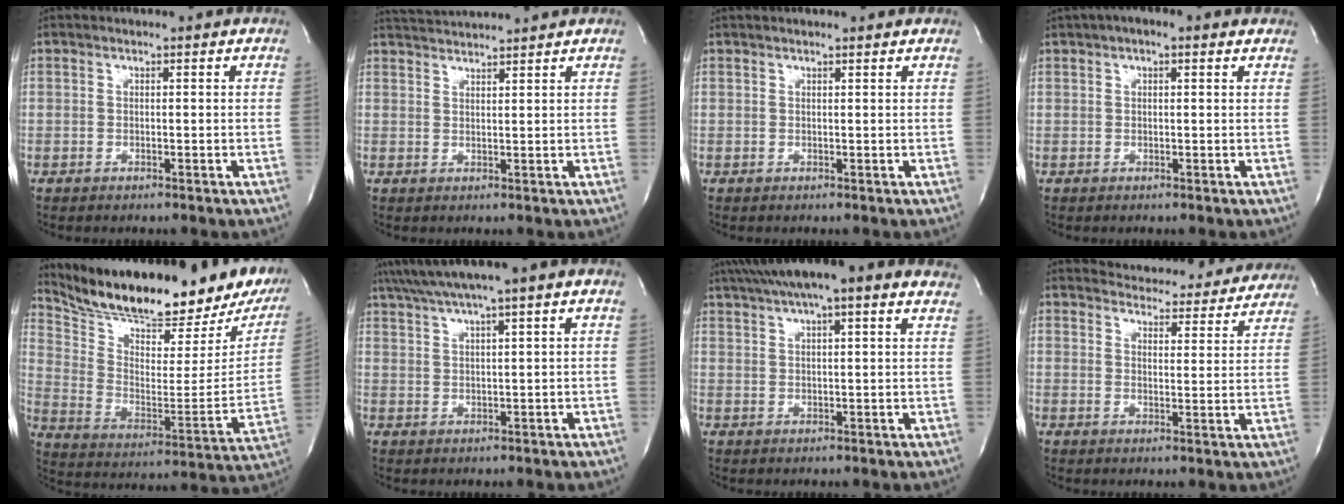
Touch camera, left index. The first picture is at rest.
{"total": 5.8, "force": [5.6, -1.0, 1.0], "torque": [-0.021, 0.021, 0.093]}
{"total": 3.4, "force": [3.1, 0.4, 1.3], "torque": [-0.019, 0.022, 0.036]}
{"total": 4.5, "force": [2.9, 1.6, 3.2], "torque": [-0.050, 0.031, 0.039]}
{"total": 29.2, "force": [24.3, 7.5, 14.4], "torque": [-0.255, -0.035, 0.343]}
{"total": 9.0, "force": [6.2, 0.0, 6.5], "torque": [-0.115, 0.041, 0.099]}
{"total": 15.5, "force": [11.8, 2.7, 9.7], "torque": [-0.167, 0.055, 0.164]}
{"total": 16.5, "force": [15.9, 3.9, 2.4], "torque": [-0.011, -0.019, 0.178]}